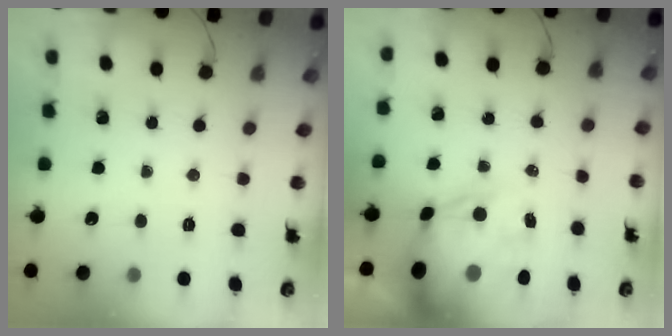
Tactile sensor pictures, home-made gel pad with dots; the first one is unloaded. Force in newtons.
{"total": 16.4, "press": 15.9, "slide": 3.9}